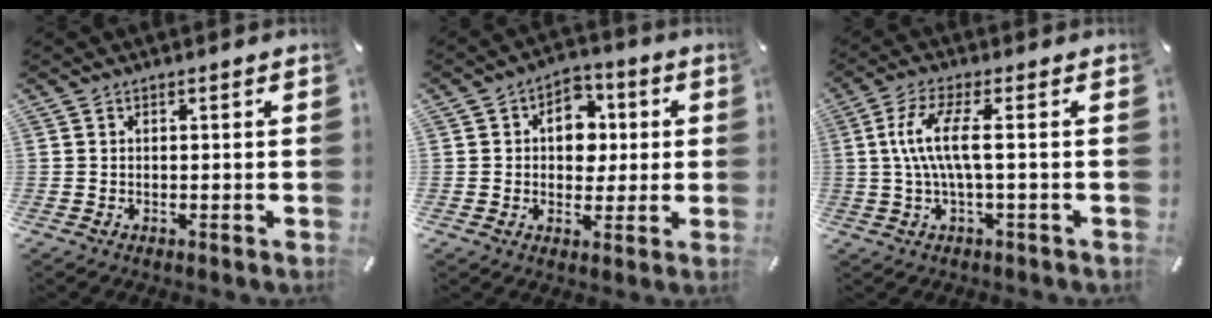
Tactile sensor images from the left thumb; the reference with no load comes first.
{"total": 8.8, "force": [1.1, 7.0, 5.2], "torque": [-0.064, 0.001, 0.015]}
{"total": 9.2, "force": [0.5, 1.7, 9.0], "torque": [-0.186, -0.007, 0.001]}